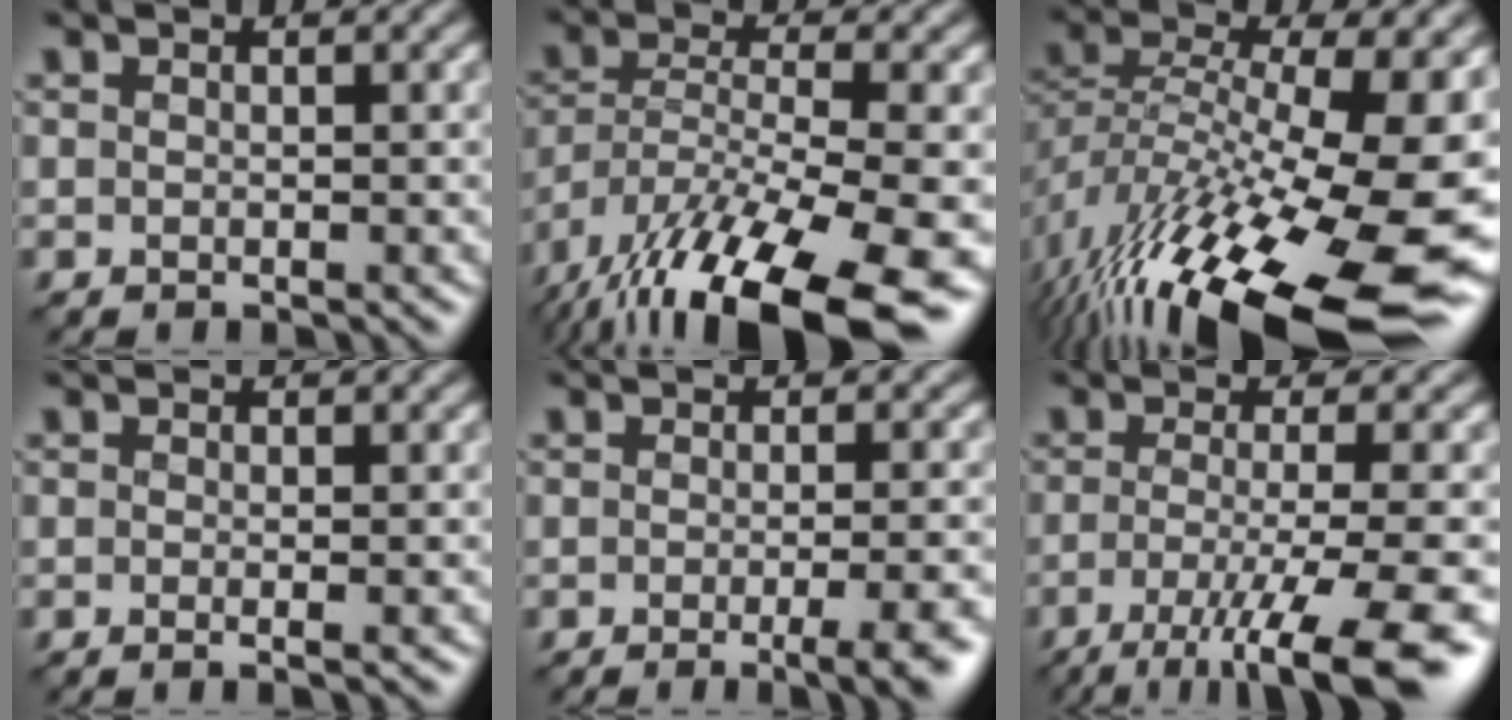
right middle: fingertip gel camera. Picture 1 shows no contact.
{"total": 15.6, "force": [-10.5, 4.4, 10.6], "torque": [-0.219, -0.020, -0.174]}
{"total": 17.5, "force": [-6.9, 7.3, 14.4], "torque": [-0.271, -0.012, -0.118]}
{"total": 1.3, "force": [-0.1, 0.4, 1.2], "torque": [-0.014, -0.004, -0.010]}
{"total": 5.2, "force": [-2.0, 1.6, 4.6], "torque": [-0.042, -0.003, -0.022]}
{"total": 8.8, "force": [-4.5, 2.0, 7.3], "torque": [-0.111, -0.011, -0.081]}